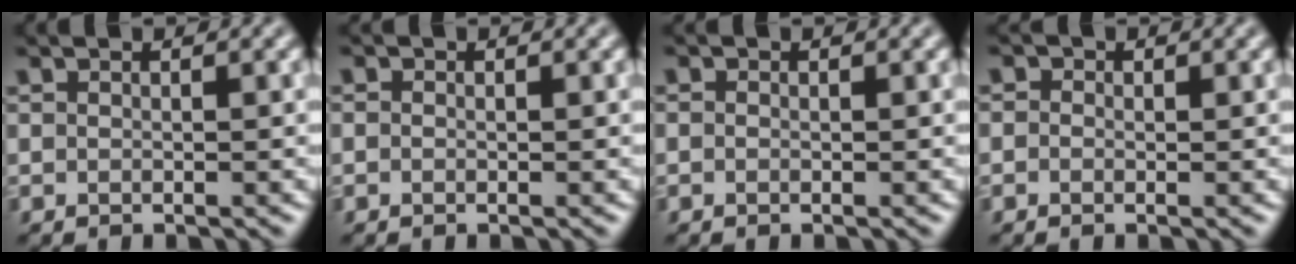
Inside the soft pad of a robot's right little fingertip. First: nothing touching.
{"total": 0.0}
{"total": 0.0}
{"total": 0.9, "force": [0.2, 0.8, 0.4], "torque": [-0.006, -0.002, -0.011]}